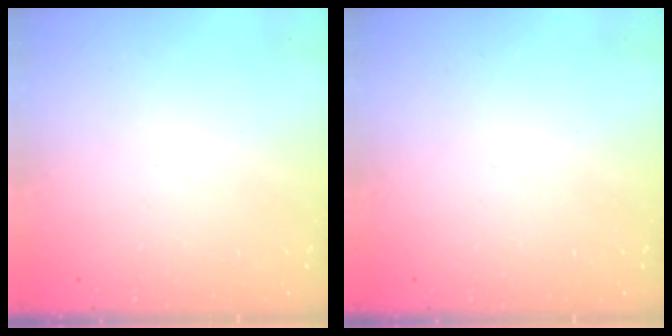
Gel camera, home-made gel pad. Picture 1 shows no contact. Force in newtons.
{"total": 0.0}